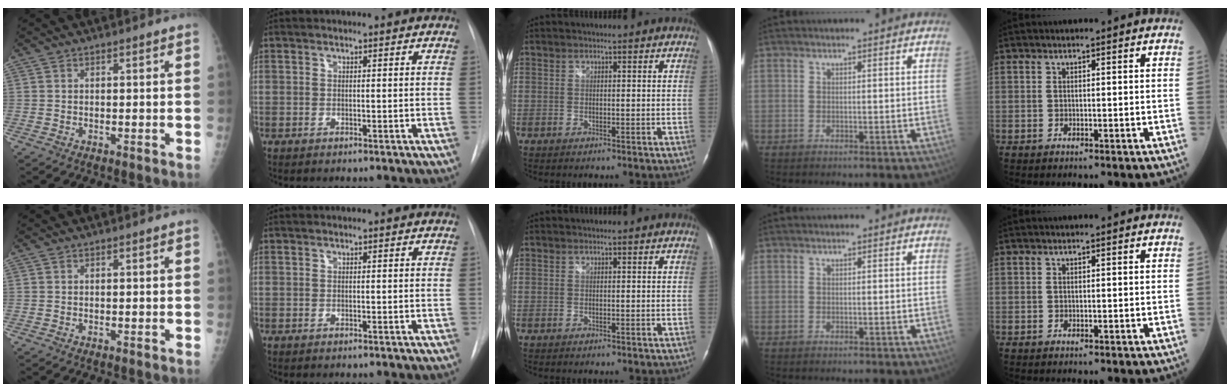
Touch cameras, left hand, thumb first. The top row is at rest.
{}